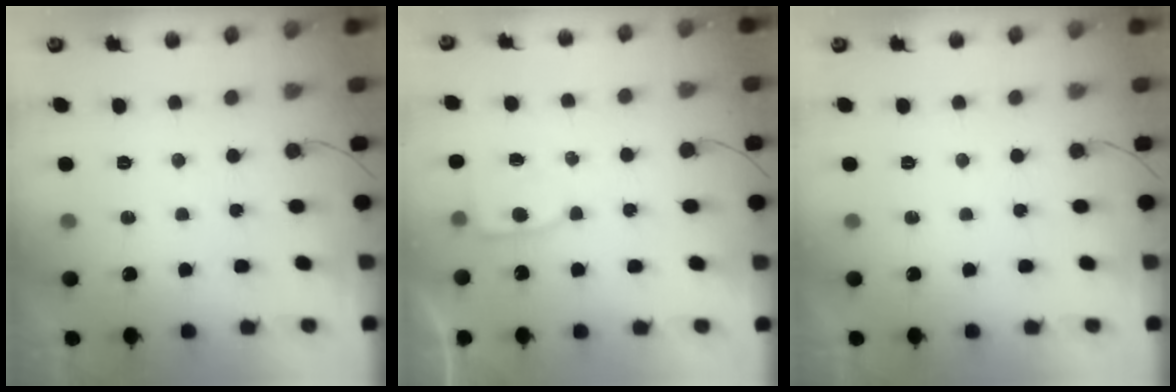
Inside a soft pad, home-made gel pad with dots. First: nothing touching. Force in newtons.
{"total": 4.5, "press": 4.4, "slide": 0.3}
{"total": 0.0}